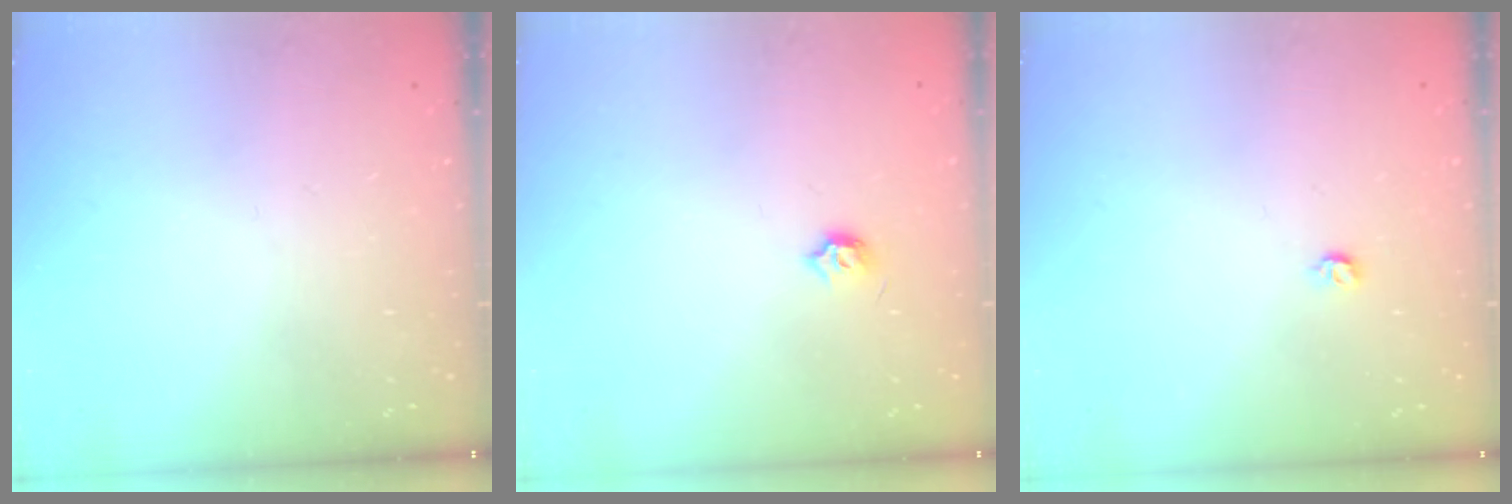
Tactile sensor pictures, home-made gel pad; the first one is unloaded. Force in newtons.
{"total": 3.9, "press": 3.8, "slide": 0.7}
{"total": 3.3, "press": 3.3, "slide": 0.7}